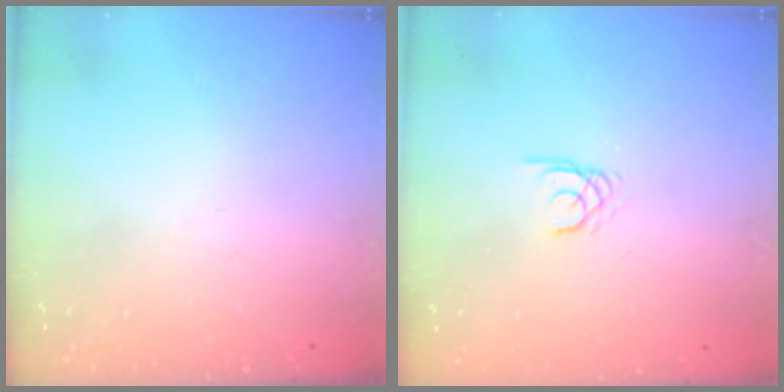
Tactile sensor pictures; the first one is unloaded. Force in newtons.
{"total": 1.7, "press": 1.7, "slide": 0.2}